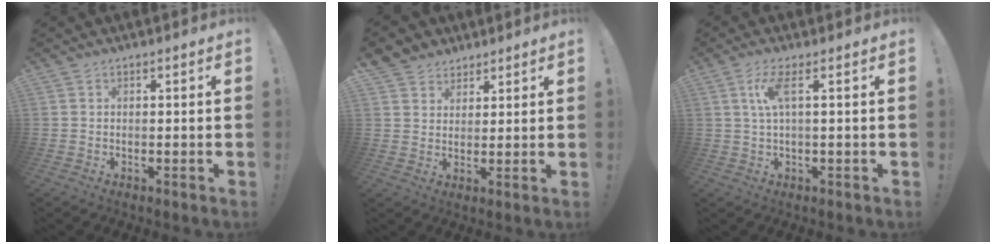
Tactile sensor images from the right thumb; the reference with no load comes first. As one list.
[{"total": 5.2, "force": [3.5, 3.8, 0.0], "torque": [-0.005, -0.027, 0.070]}, {"total": 5.7, "force": [1.6, 0.7, 5.4], "torque": [-0.098, -0.002, 0.024]}]